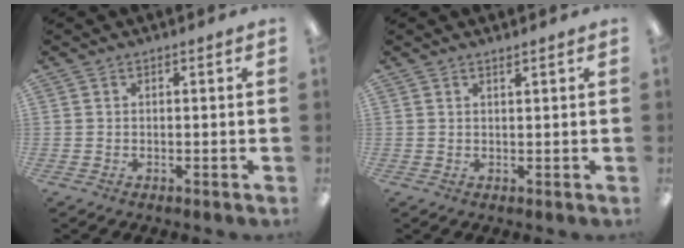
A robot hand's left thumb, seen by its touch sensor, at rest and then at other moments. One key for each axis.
{"total": 1.0, "fx": 0.9, "fy": 0.0, "fz": 0.3, "tx": -0.007, "ty": -0.002, "tz": 0.017}